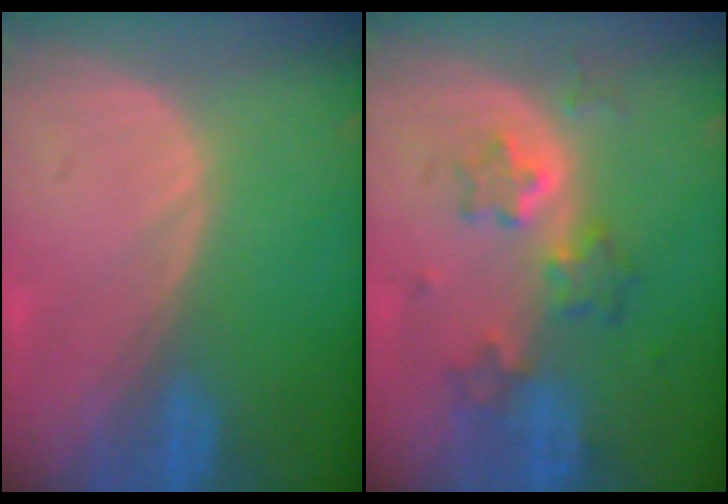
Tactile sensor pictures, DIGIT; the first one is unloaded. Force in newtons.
{"total": 6.1, "press": 5.8, "slide": 1.8}